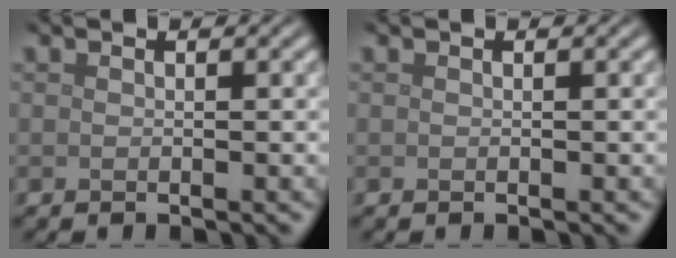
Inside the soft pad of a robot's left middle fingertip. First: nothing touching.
{"total": 0.0}